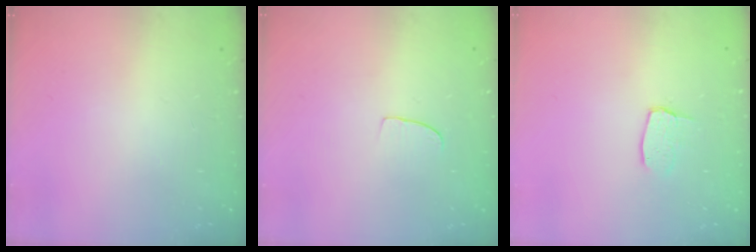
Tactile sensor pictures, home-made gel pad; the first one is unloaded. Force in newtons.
{"total": 3.2, "press": 3.1, "slide": 0.3}
{"total": 3.0, "press": 3.0, "slide": 0.2}